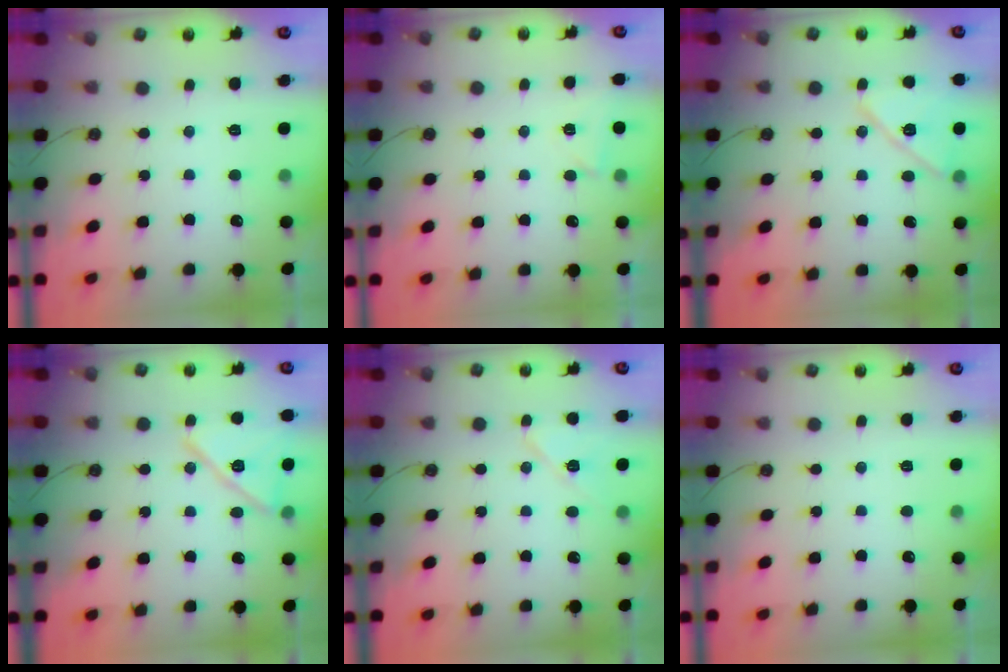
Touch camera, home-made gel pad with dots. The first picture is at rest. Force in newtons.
{"total": 2.8, "press": 2.7, "slide": 0.6}
{"total": 14.2, "press": 14.0, "slide": 2.6}
{"total": 15.9, "press": 12.7, "slide": 9.5}
{"total": 8.1, "press": 8.0, "slide": 1.2}
{"total": 0.0}